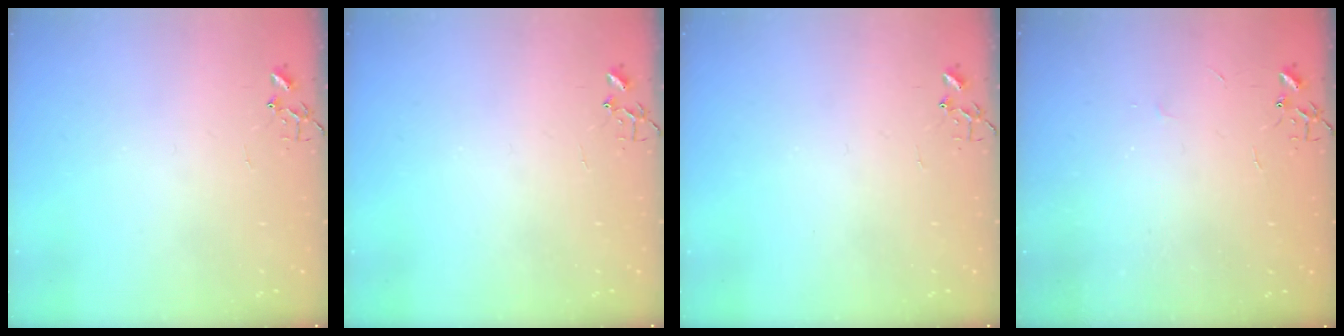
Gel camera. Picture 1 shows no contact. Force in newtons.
{"total": 0.0}
{"total": 0.0}
{"total": 2.1, "press": 2.1, "slide": 0.4}